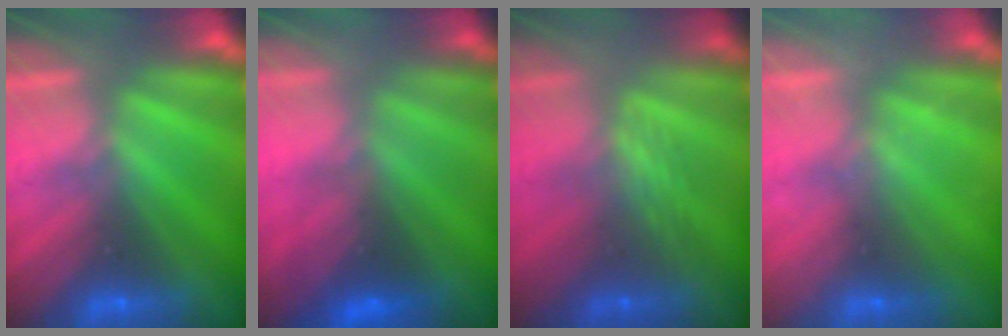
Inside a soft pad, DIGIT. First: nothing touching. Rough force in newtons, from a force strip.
{"total": 3.0}
{"total": 2.4}
{"total": 2.2}